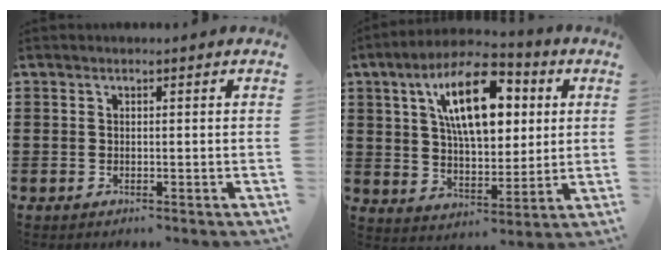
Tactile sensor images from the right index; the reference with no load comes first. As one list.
[{"total": 14.4, "force": [5.5, 6.8, 11.5], "torque": [-0.202, 0.008, 0.089]}]